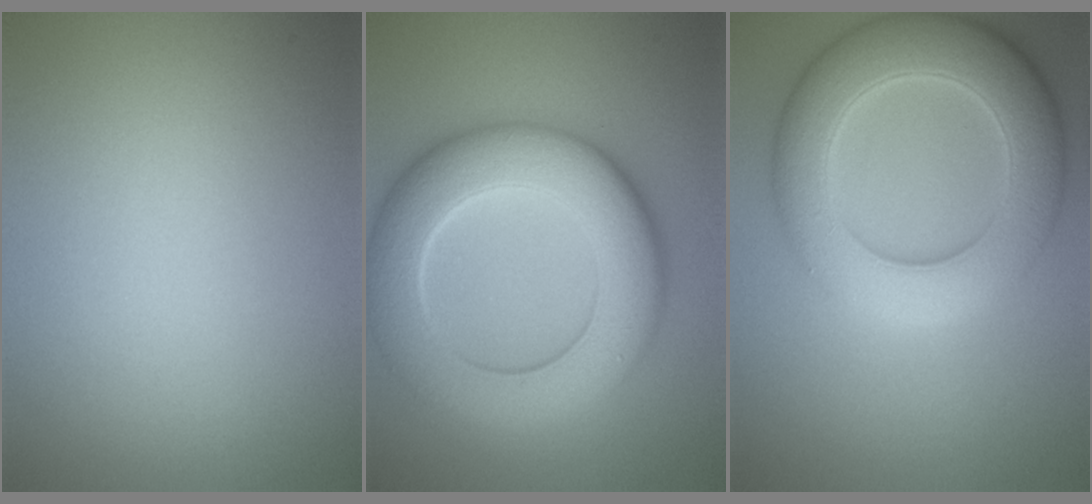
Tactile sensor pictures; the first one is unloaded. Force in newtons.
{"total": 10.3, "press": 10.3, "slide": 0.9}
{"total": 8.5, "press": 8.4, "slide": 0.4}